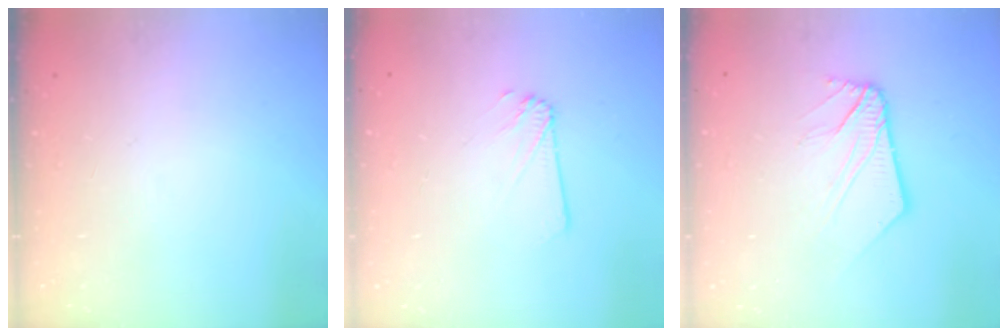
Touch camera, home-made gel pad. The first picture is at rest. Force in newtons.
{"total": 2.1, "press": 2.1, "slide": 0.1}
{"total": 11.3, "press": 11.3, "slide": 1.4}